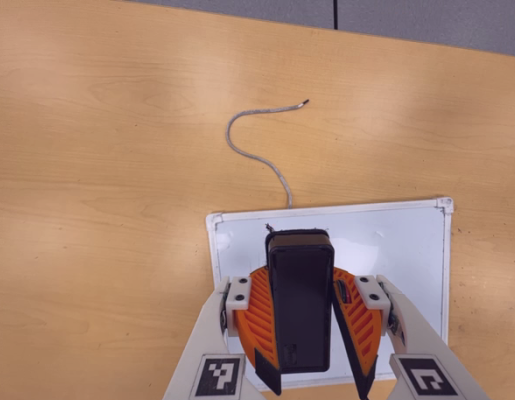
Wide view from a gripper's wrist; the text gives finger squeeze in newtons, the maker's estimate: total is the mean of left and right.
{"total": 8.7, "left": 8.7, "right": 8.7}